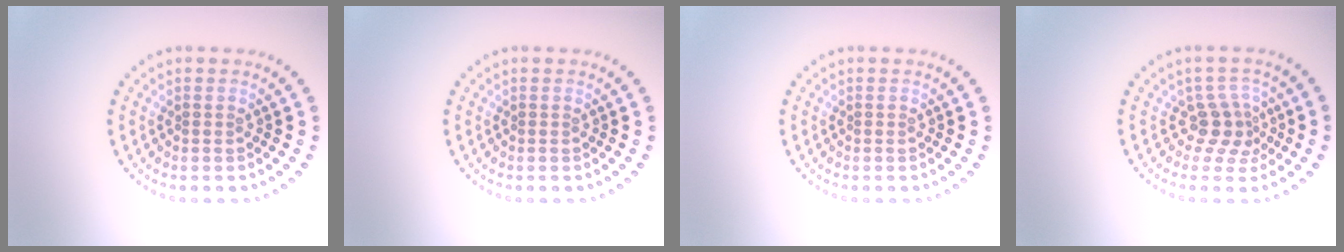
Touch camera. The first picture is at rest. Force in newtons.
{"total": 0.0}
{"total": 0.0}
{"total": 2.6, "press": 1.8, "slide": 1.8}